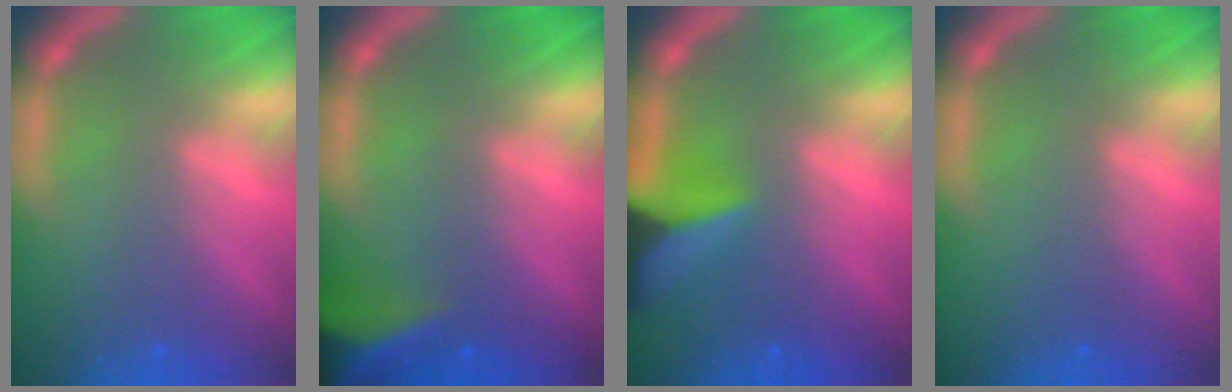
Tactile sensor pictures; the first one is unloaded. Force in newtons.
{"total": 8.5}
{"total": 7.9}
{"total": 0.0}